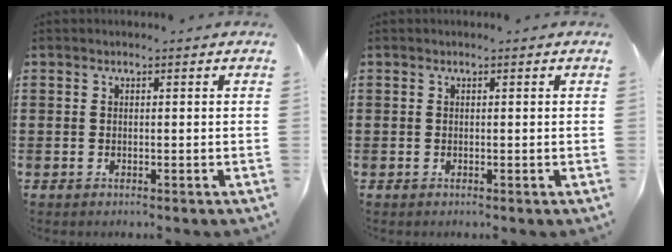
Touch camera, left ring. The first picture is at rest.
{"total": 0.0}